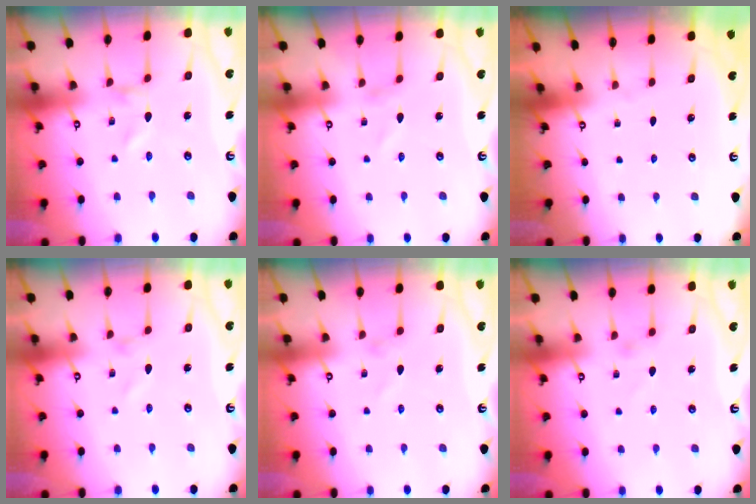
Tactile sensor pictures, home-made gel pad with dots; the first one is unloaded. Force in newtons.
{"total": 0.8, "press": 0.8, "slide": 0.1}
{"total": 0.0}
{"total": 0.8, "press": 0.8, "slide": 0.1}
{"total": 0.0}
{"total": 1.3, "press": 1.3, "slide": 0.3}